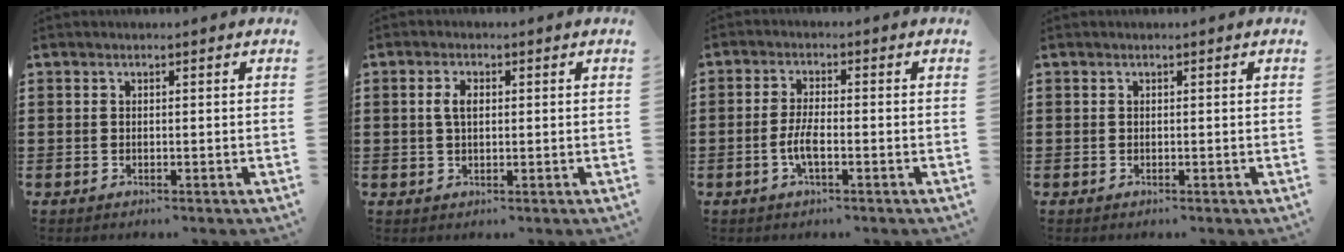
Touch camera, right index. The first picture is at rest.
{"total": 3.0, "force": [0.4, 1.5, 2.5], "torque": [-0.052, 0.008, 0.005]}
{"total": 3.9, "force": [-1.3, 1.0, 3.5], "torque": [-0.083, -0.004, -0.029]}
{"total": 0.0}